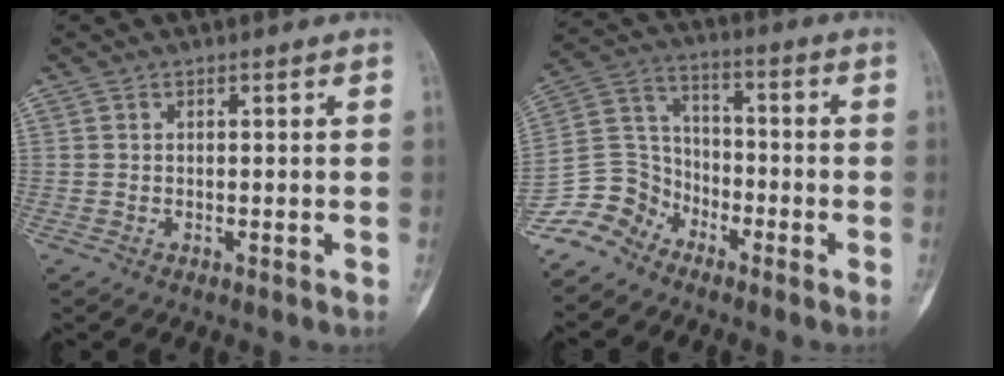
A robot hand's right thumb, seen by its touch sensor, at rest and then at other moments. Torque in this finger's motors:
{"motor_torque": [0.62, -0.51, 0.37, -0.54, 0.04]}